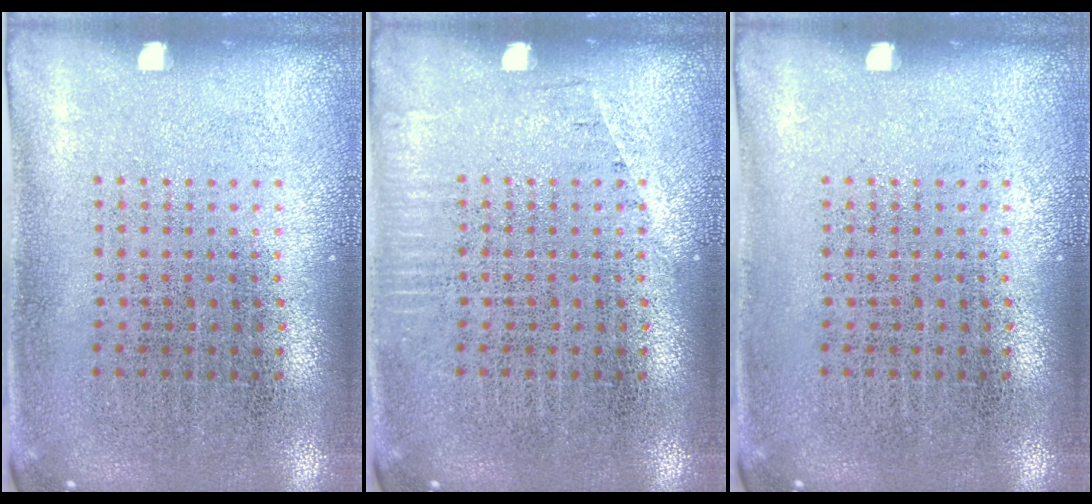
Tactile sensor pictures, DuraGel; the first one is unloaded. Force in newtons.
{"total": 0.7, "press": 0.7, "slide": 0.2}
{"total": 0.0}